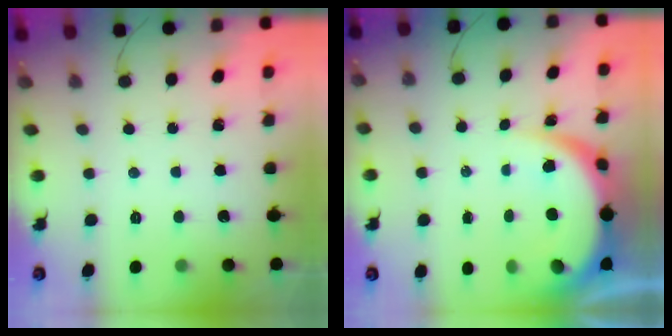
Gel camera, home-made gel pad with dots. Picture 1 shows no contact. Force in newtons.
{"total": 8.8, "press": 8.7, "slide": 0.8}